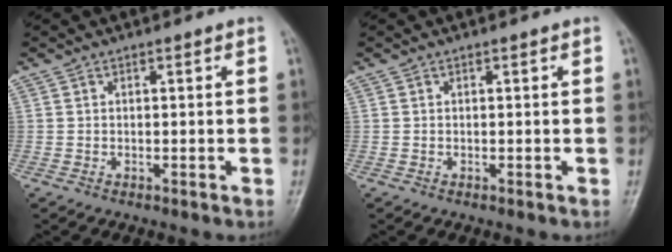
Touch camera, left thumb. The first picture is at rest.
{"total": 0.0}